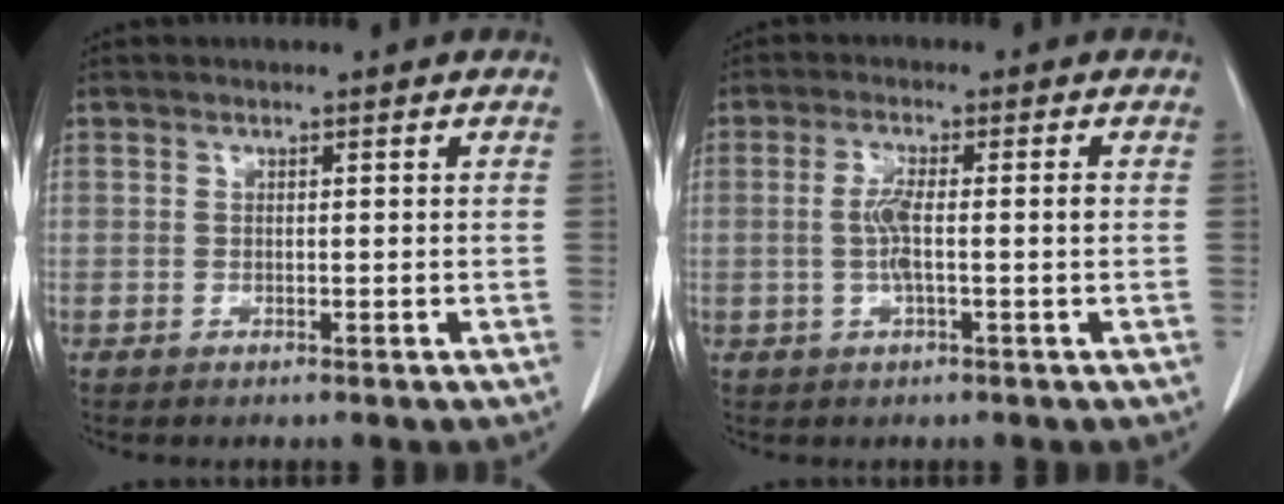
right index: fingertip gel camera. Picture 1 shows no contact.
{"total": 4.2, "force": [-0.4, 0.2, 4.2], "torque": [-0.088, 0.002, -0.008]}